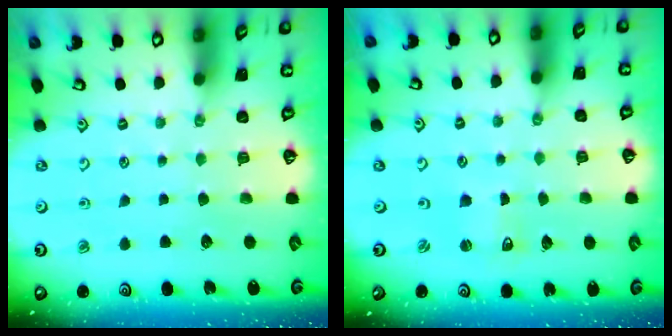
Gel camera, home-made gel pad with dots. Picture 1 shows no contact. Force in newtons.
{"total": 0.6, "press": 0.6, "slide": 0.1}